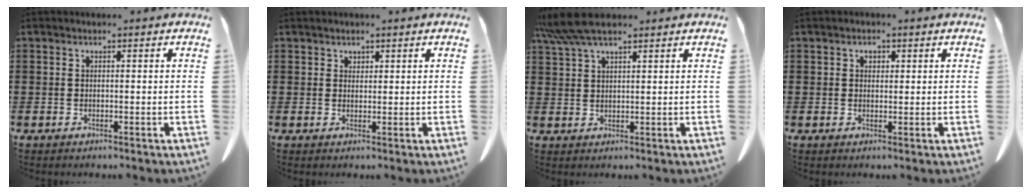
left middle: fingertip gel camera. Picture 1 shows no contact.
{"total": 1.3, "force": [1.2, 0.5, 0.1], "torque": [-0.004, -0.001, 0.023]}
{"total": 6.2, "force": [4.7, 1.1, 3.8], "torque": [-0.086, -0.004, 0.088]}
{"total": 1.2, "force": [0.6, 0.9, 0.6], "torque": [-0.015, 0.006, 0.010]}